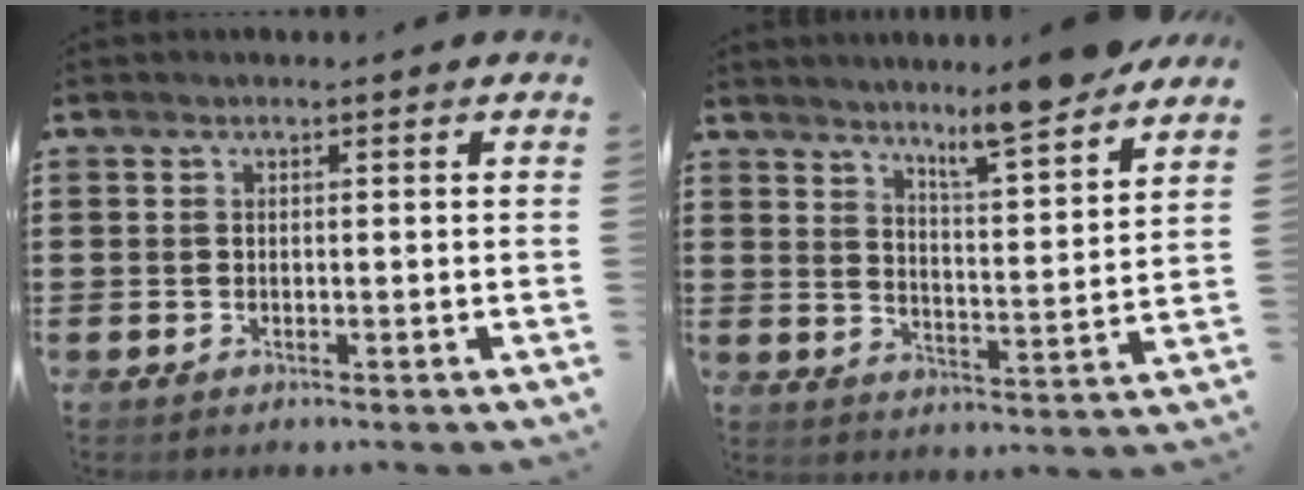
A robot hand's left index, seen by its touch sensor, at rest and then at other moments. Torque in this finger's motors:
{"motor_torque": [2.14, 0.00, 0.64, 0.11]}